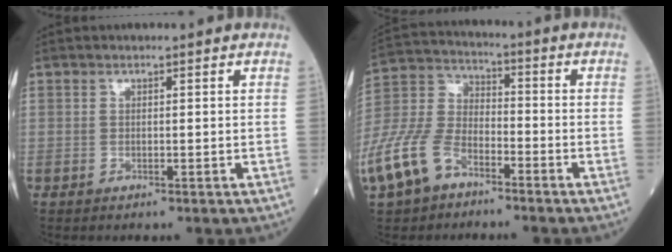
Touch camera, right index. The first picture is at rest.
{"total": 12.3, "force": [-7.1, 6.7, 7.5], "torque": [-0.192, 0.000, -0.146]}